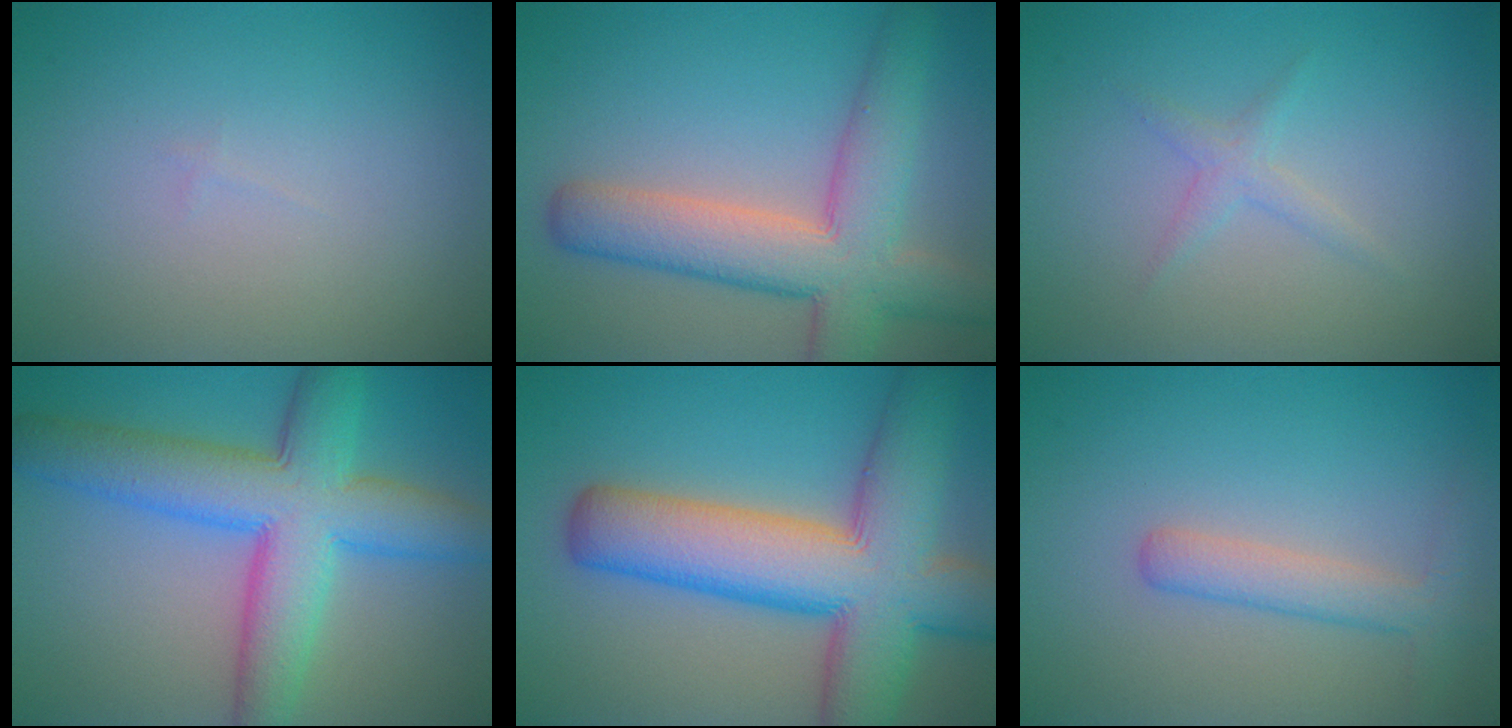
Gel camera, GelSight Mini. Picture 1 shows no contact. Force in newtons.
{"total": 8.0, "press": 8.0, "slide": 0.5}
{"total": 1.3, "press": 1.3, "slide": 0.0}
{"total": 9.5, "press": 9.5, "slide": 0.2}
{"total": 12.7, "press": 12.6, "slide": 0.7}
{"total": 2.3, "press": 2.3, "slide": 0.1}